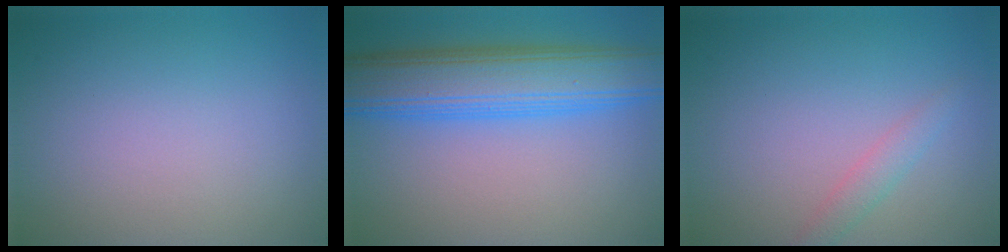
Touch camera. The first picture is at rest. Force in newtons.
{"total": 8.6, "press": 8.5, "slide": 0.4}
{"total": 1.5, "press": 1.5, "slide": 0.1}